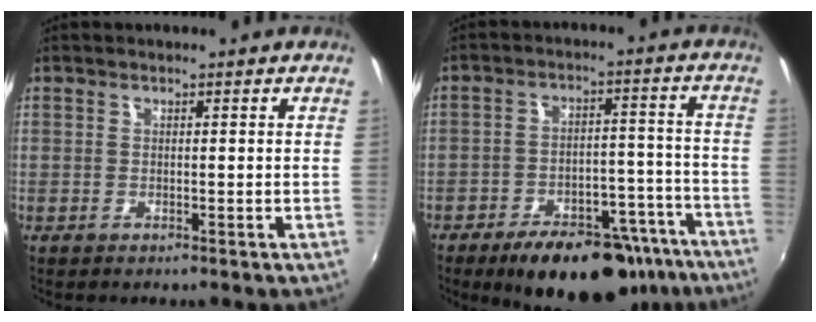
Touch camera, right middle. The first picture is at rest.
{"total": 20.7, "force": [-15.3, 8.9, 10.7], "torque": [-0.162, 0.014, -0.189]}